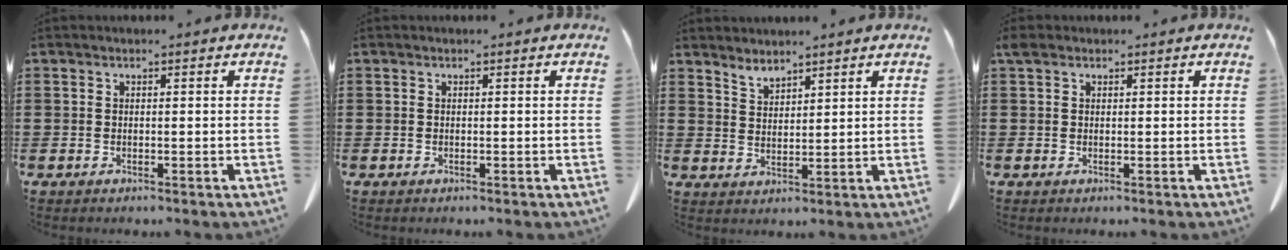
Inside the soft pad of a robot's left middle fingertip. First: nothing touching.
{"total": 0.0}
{"total": 2.7, "force": [2.7, 0.2, 0.1], "torque": [-0.009, -0.009, 0.052]}
{"total": 1.2, "force": [0.7, 0.8, 0.6], "torque": [-0.015, 0.003, 0.014]}